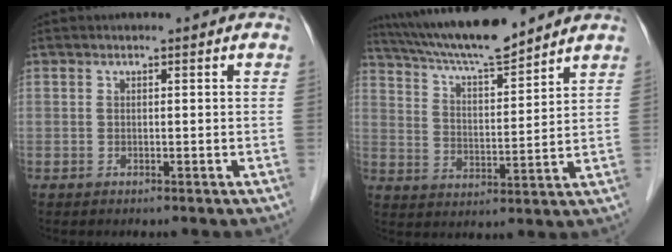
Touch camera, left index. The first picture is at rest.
{"total": 13.8, "force": [12.4, 0.7, 6.0], "torque": [-0.113, 0.014, 0.213]}